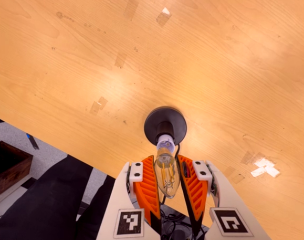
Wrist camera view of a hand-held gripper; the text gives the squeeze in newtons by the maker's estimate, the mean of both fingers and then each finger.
{"total": 12.7, "left": 12.8, "right": 12.7}